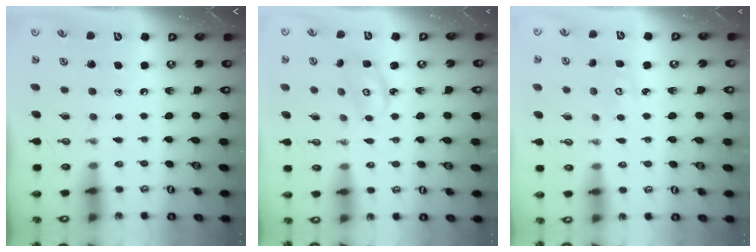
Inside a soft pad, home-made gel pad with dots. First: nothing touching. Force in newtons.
{"total": 3.1, "press": 3.1, "slide": 0.2}
{"total": 4.1, "press": 4.1, "slide": 0.3}